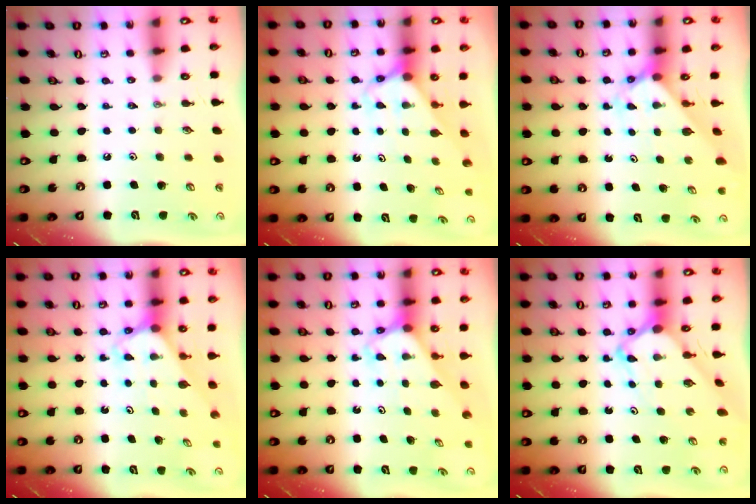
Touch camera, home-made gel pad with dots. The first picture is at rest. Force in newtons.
{"total": 2.5, "press": 2.5, "slide": 0.2}
{"total": 1.9, "press": 1.9, "slide": 0.1}
{"total": 2.6, "press": 2.6, "slide": 0.2}
{"total": 2.8, "press": 2.8, "slide": 0.2}
{"total": 5.4, "press": 5.4, "slide": 0.6}